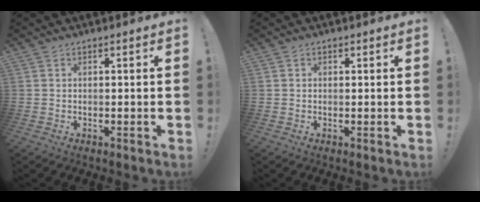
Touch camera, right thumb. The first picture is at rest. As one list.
[{"total": 0.6, "force": [0.2, 0.5, 0.3], "torque": [-0.001, 0.001, 0.003]}]